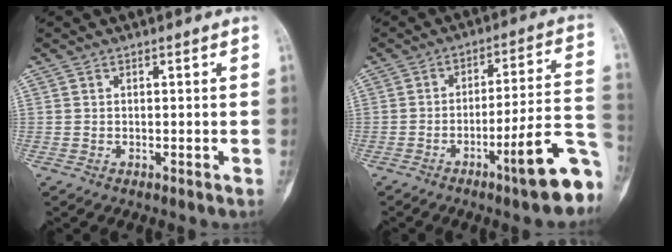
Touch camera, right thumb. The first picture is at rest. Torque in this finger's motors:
{"motor_torque": [1.94, 0.09, 0.76, -1.09, 0.32]}